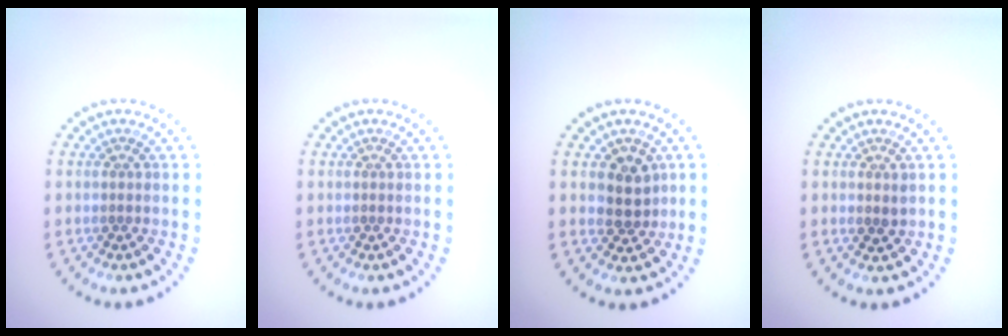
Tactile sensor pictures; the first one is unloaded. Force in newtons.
{"total": 0.0}
{"total": 2.7, "press": 2.5, "slide": 1.1}
{"total": 0.9, "press": 0.8, "slide": 0.3}